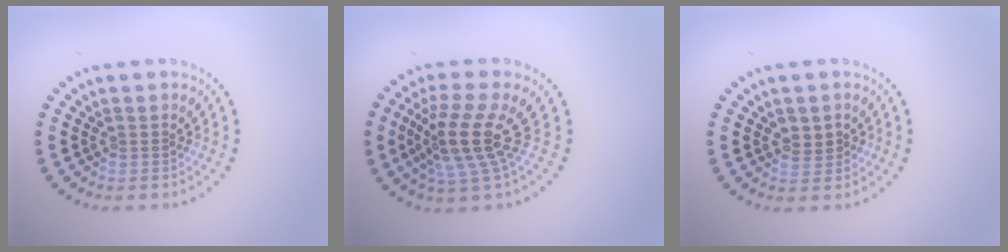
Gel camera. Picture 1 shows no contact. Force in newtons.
{"total": 4.6, "press": 3.4, "slide": 3.0}
{"total": 1.8, "press": 1.7, "slide": 0.6}